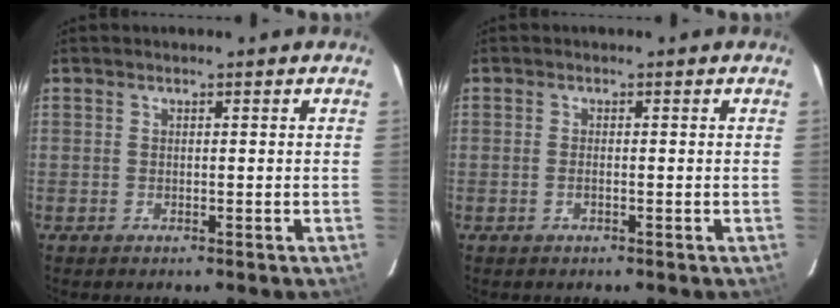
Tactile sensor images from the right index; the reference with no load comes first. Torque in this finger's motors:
{"motor_torque": [-0.24, 0.12, -0.01, 0.00]}